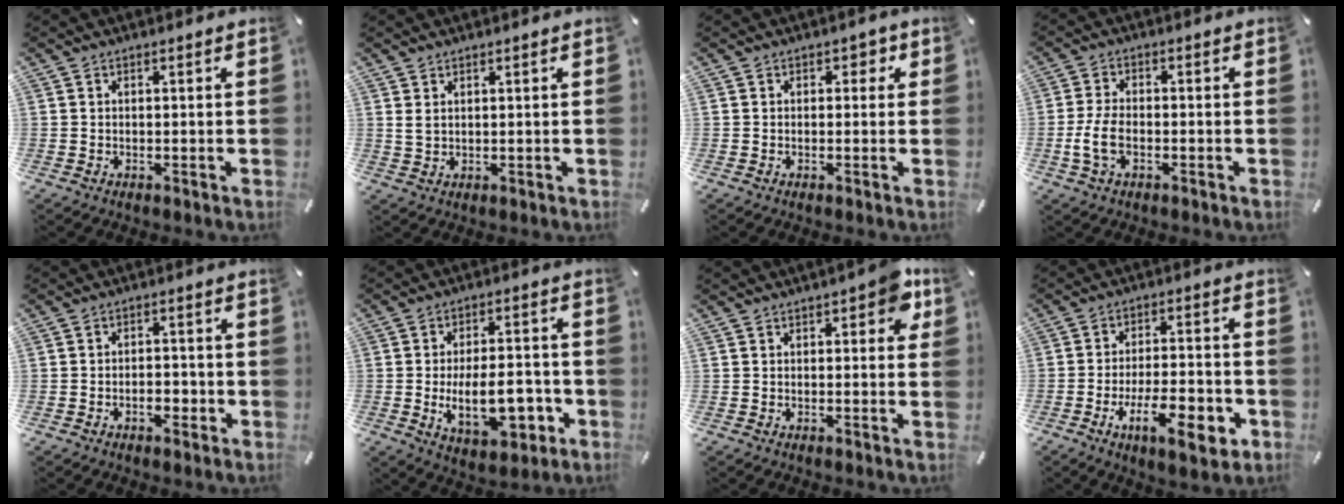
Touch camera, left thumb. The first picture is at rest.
{"total": 1.8, "force": [1.1, 0.8, 1.2], "torque": [-0.027, 0.001, 0.020]}
{"total": 1.6, "force": [0.0, 1.3, 0.8], "torque": [-0.008, 0.005, -0.005]}
{"total": 5.7, "force": [-1.9, 3.1, 4.4], "torque": [-0.096, 0.004, -0.036]}
{"total": 3.8, "force": [-1.7, 2.5, 2.3], "torque": [-0.039, 0.008, -0.031]}
{"total": 15.2, "force": [-3.4, 8.0, 12.5], "torque": [-0.201, -0.002, -0.055]}
{"total": 5.5, "force": [2.0, 2.7, 4.4], "torque": [-0.050, -0.004, 0.027]}
{"total": 14.6, "force": [-6.0, 5.1, 12.3], "torque": [-0.196, 0.019, -0.091]}